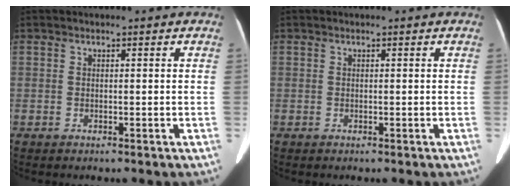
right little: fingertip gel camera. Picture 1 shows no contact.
{"total": 0.0}